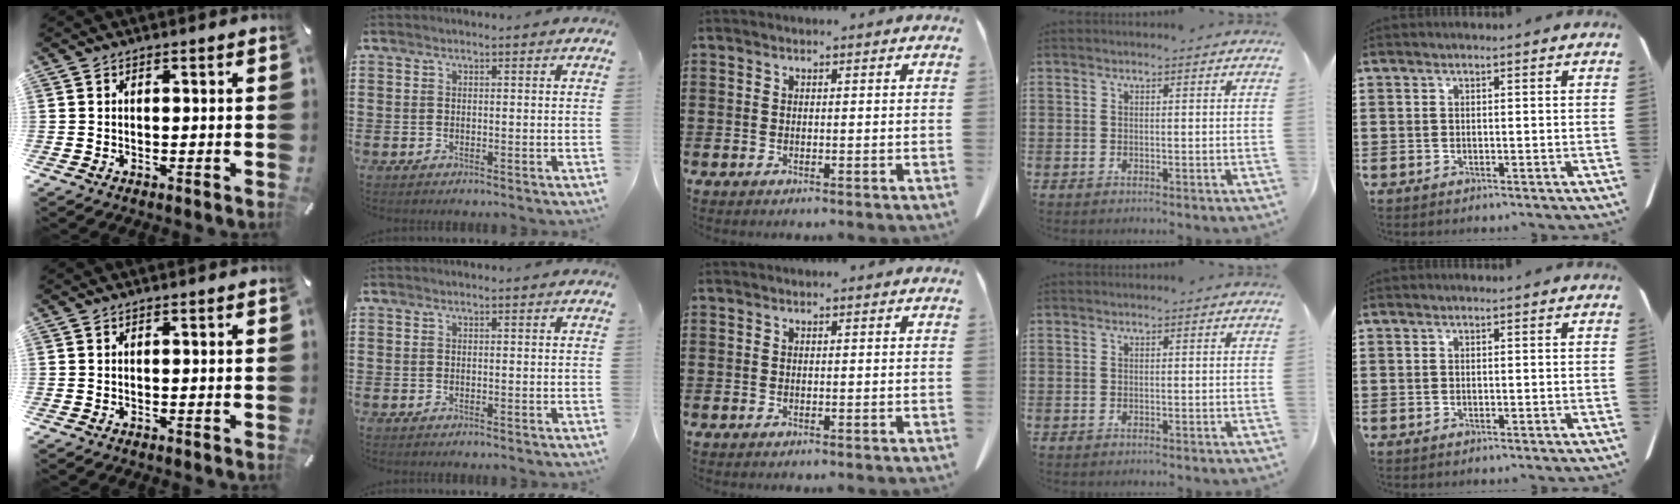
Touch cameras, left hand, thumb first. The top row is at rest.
{}